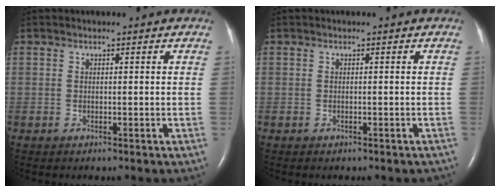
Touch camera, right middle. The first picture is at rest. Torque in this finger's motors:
{"motor_torque": [0.13, -0.09, -0.02, -0.01]}